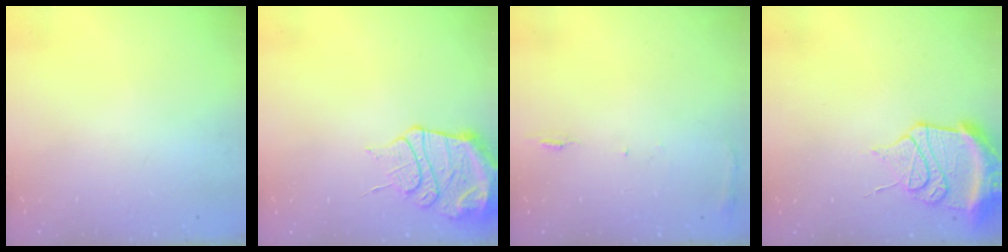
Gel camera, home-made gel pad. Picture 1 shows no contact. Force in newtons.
{"total": 13.1, "press": 13.0, "slide": 1.6}
{"total": 5.7, "press": 5.7, "slide": 0.6}
{"total": 15.7, "press": 14.5, "slide": 6.0}